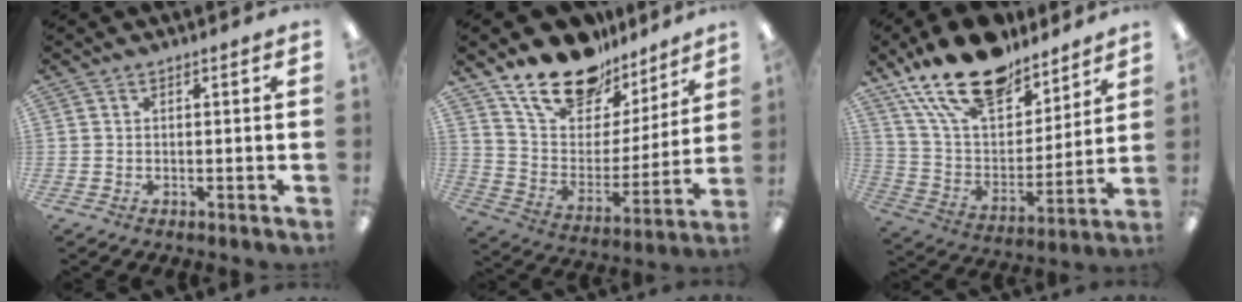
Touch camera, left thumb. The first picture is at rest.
{"total": 19.5, "force": [15.5, 9.3, 7.2], "torque": [-0.148, -0.102, 0.281]}
{"total": 21.2, "force": [15.9, 9.4, 10.3], "torque": [-0.195, -0.088, 0.285]}